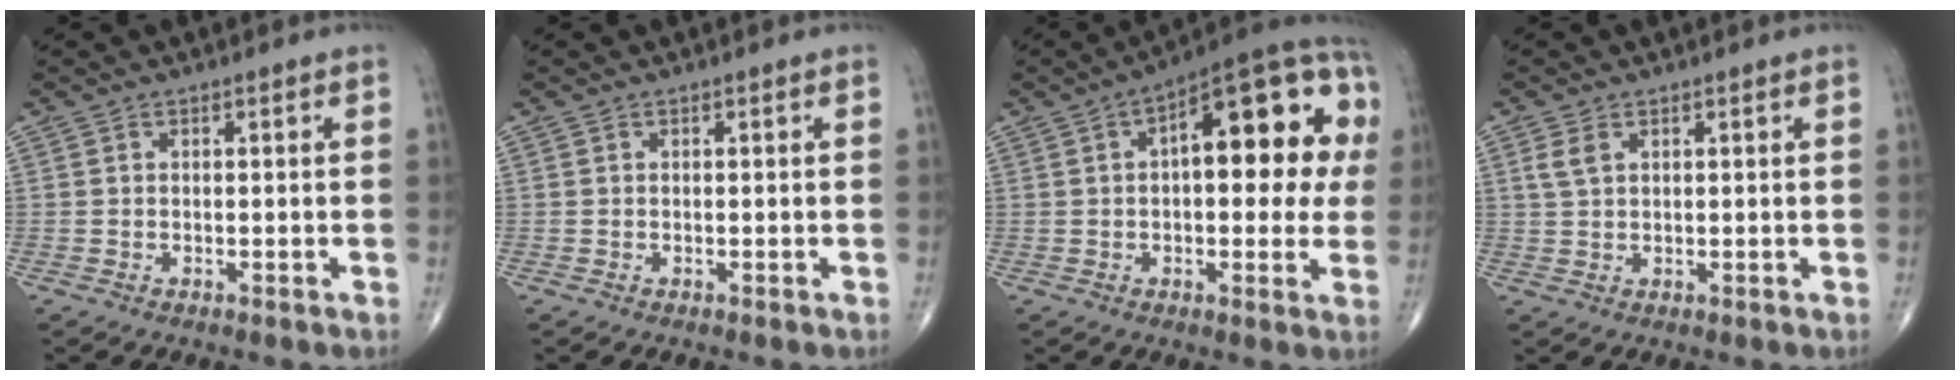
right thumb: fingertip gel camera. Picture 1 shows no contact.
{"total": 0.0}
{"total": 20.8, "force": [3.6, 8.5, 18.7], "torque": [-0.220, 0.030, 0.036]}
{"total": 2.5, "force": [1.1, 1.5, 1.7], "torque": [-0.037, 0.004, 0.028]}